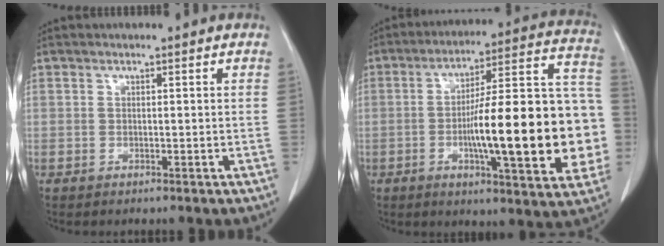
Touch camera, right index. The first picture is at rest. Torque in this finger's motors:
{"motor_torque": [2.14, 0.00, 0.74, 0.21]}